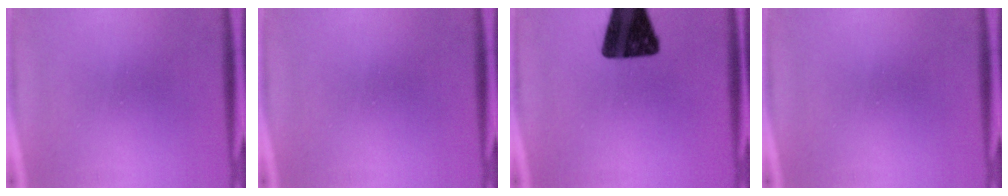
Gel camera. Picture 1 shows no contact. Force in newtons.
{"total": 0.0}
{"total": 17.2}
{"total": 0.0}